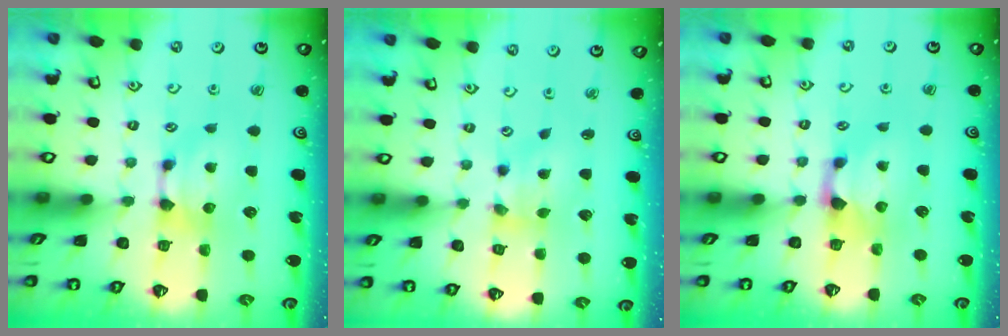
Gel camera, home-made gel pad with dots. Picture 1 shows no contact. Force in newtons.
{"total": 1.8, "press": 1.3, "slide": 1.3}
{"total": 1.3, "press": 0.4, "slide": 1.3}